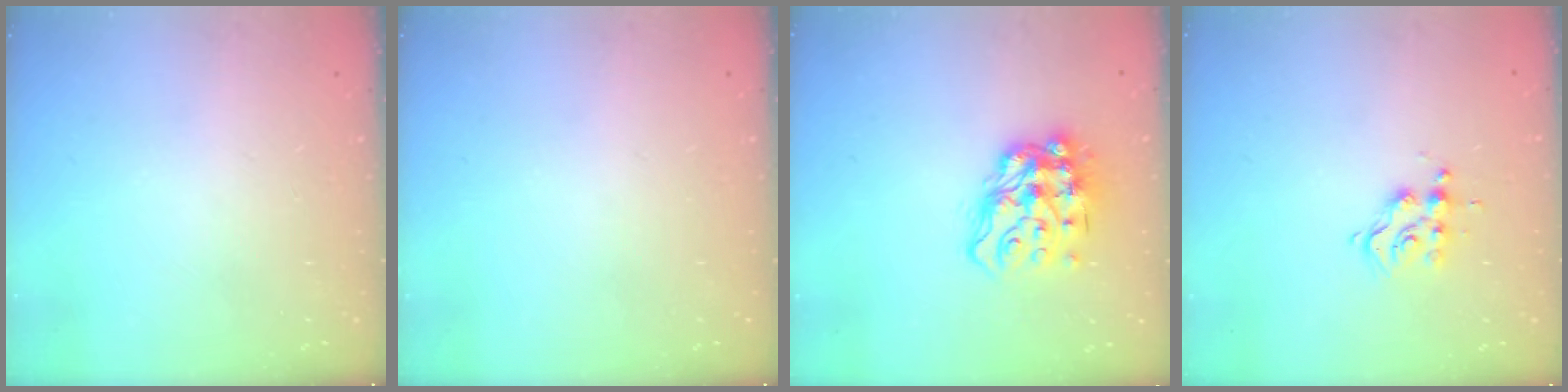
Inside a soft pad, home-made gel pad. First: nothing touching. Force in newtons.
{"total": 0.0}
{"total": 16.6, "press": 16.5, "slide": 1.6}
{"total": 6.9, "press": 6.9, "slide": 0.7}